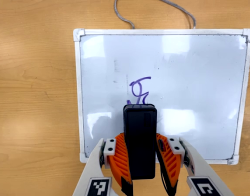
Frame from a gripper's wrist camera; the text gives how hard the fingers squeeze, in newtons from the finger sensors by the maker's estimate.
{"total": 7.0, "left": 6.3, "right": 7.8}